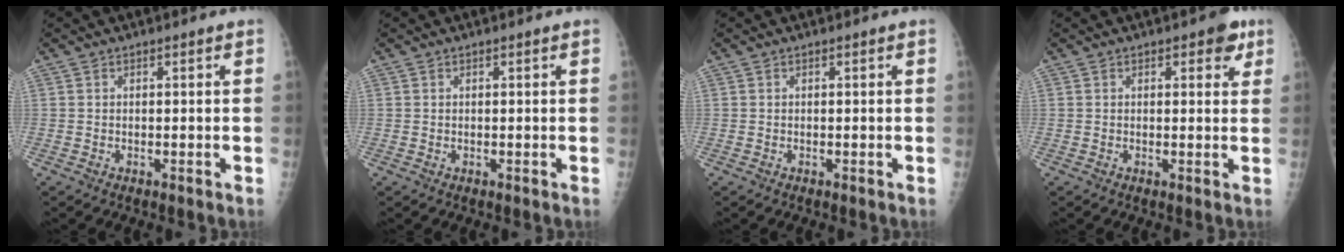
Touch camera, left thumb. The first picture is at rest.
{"total": 0.8, "force": [0.8, 0.0, 0.3], "torque": [-0.001, 0.005, 0.013]}
{"total": 0.0}
{"total": 3.9, "force": [2.2, 1.9, 2.6], "torque": [-0.010, -0.005, 0.020]}